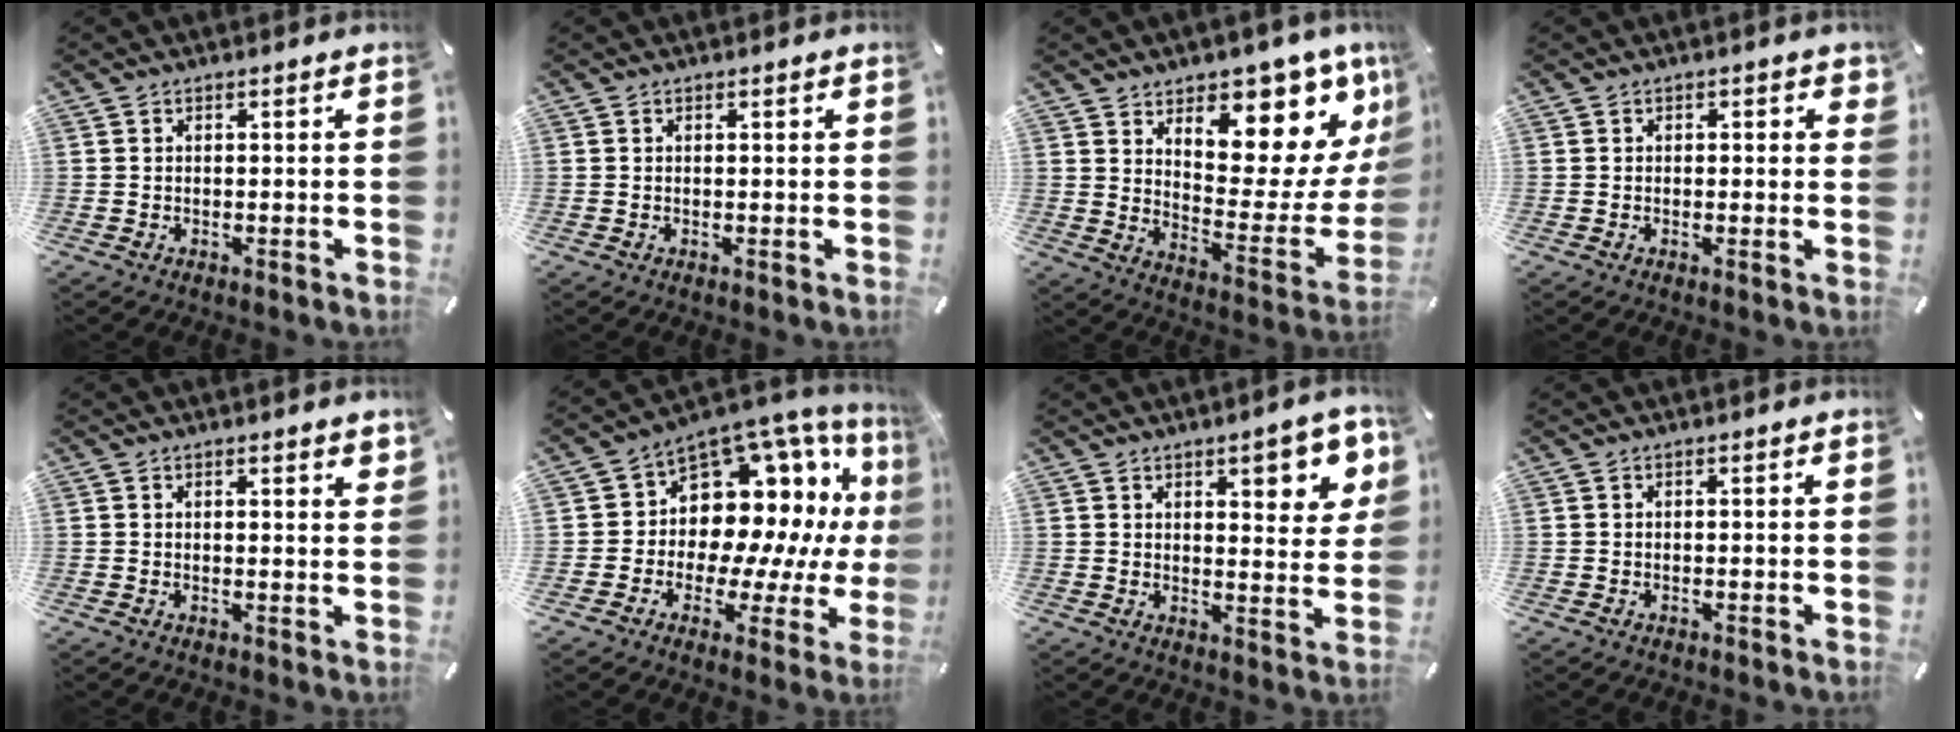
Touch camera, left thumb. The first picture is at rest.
{"total": 0.0}
{"total": 13.5, "force": [10.4, 5.8, 6.3], "torque": [-0.061, -0.113, 0.168]}
{"total": 1.1, "force": [0.2, 0.9, 0.7], "torque": [0.002, -0.001, -0.001]}
{"total": 1.7, "force": [1.5, 0.3, 0.7], "torque": [-0.008, -0.004, 0.026]}
{"total": 15.1, "force": [5.9, 11.2, 8.2], "torque": [-0.117, -0.081, 0.111]}
{"total": 9.2, "force": [5.4, 3.5, 6.6], "torque": [-0.080, -0.026, 0.086]}
{"total": 0.0}